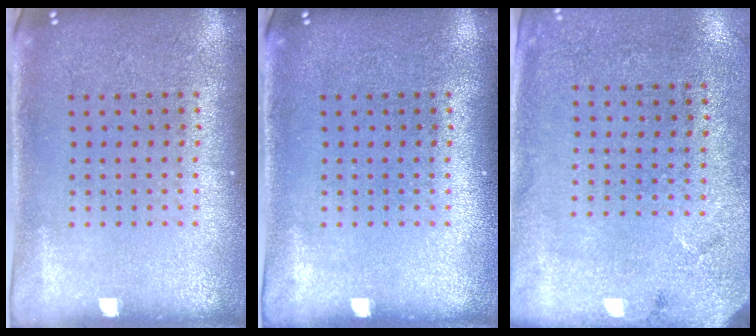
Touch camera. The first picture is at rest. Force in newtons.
{"total": 0.0}
{"total": 2.7, "press": 2.2, "slide": 1.6}